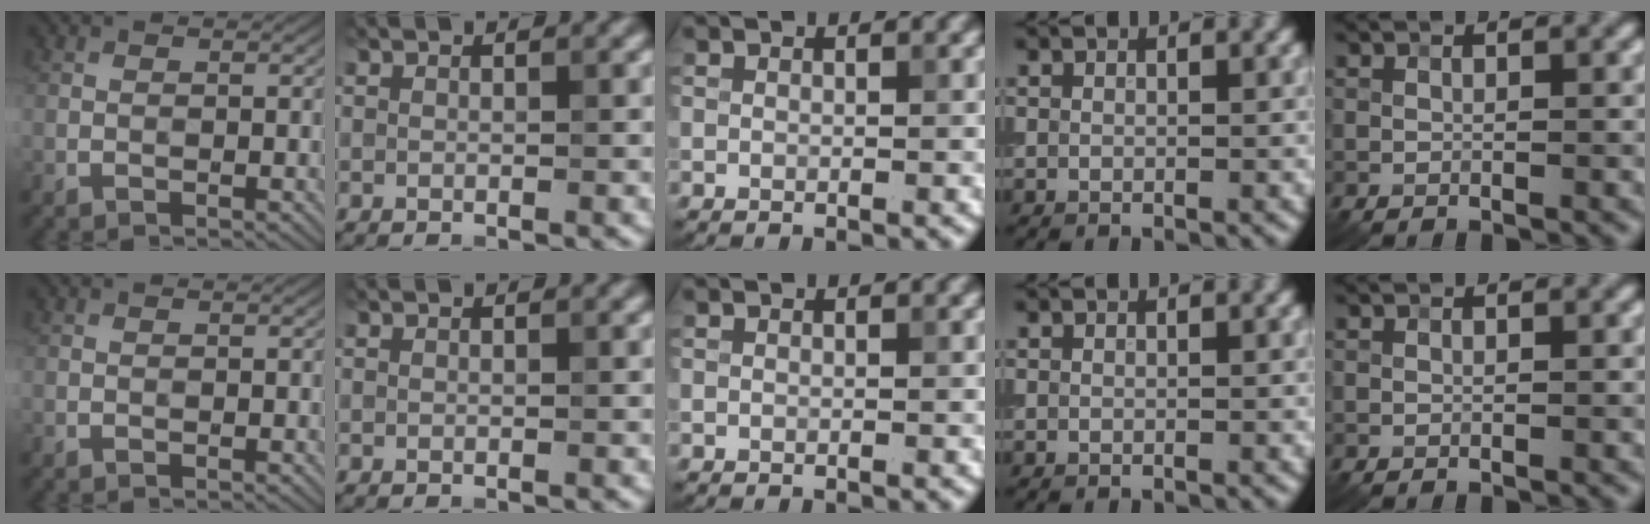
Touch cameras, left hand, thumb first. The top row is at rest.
{}